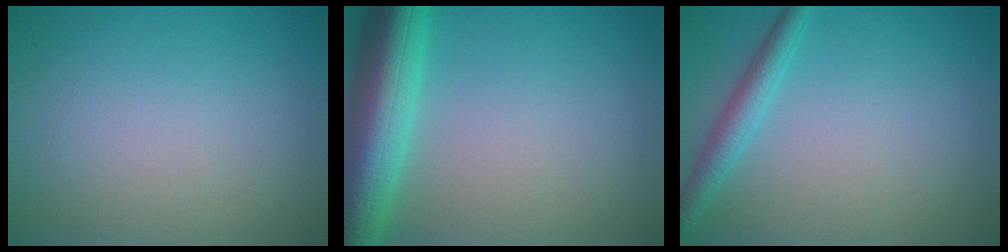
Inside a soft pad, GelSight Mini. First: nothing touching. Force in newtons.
{"total": 8.6, "press": 8.6, "slide": 0.2}
{"total": 2.5, "press": 2.5, "slide": 0.1}